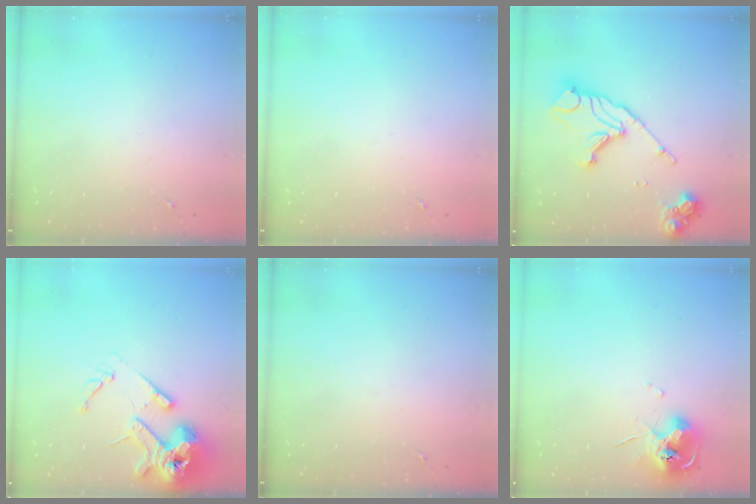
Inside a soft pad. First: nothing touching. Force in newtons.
{"total": 0.0}
{"total": 19.5, "press": 19.4, "slide": 2.1}
{"total": 16.3, "press": 16.2, "slide": 2.3}
{"total": 0.0}
{"total": 10.1, "press": 9.9, "slide": 1.5}